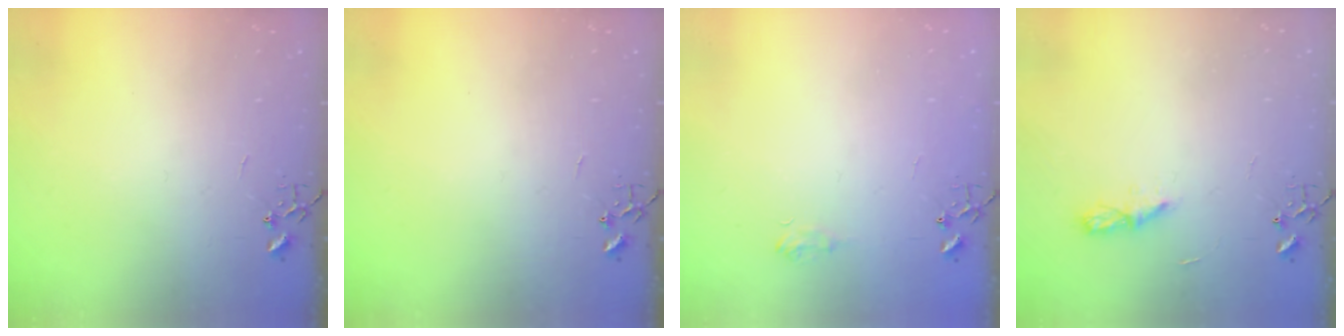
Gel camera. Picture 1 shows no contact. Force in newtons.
{"total": 0.0}
{"total": 6.0, "press": 5.9, "slide": 0.7}
{"total": 5.1, "press": 5.0, "slide": 0.6}